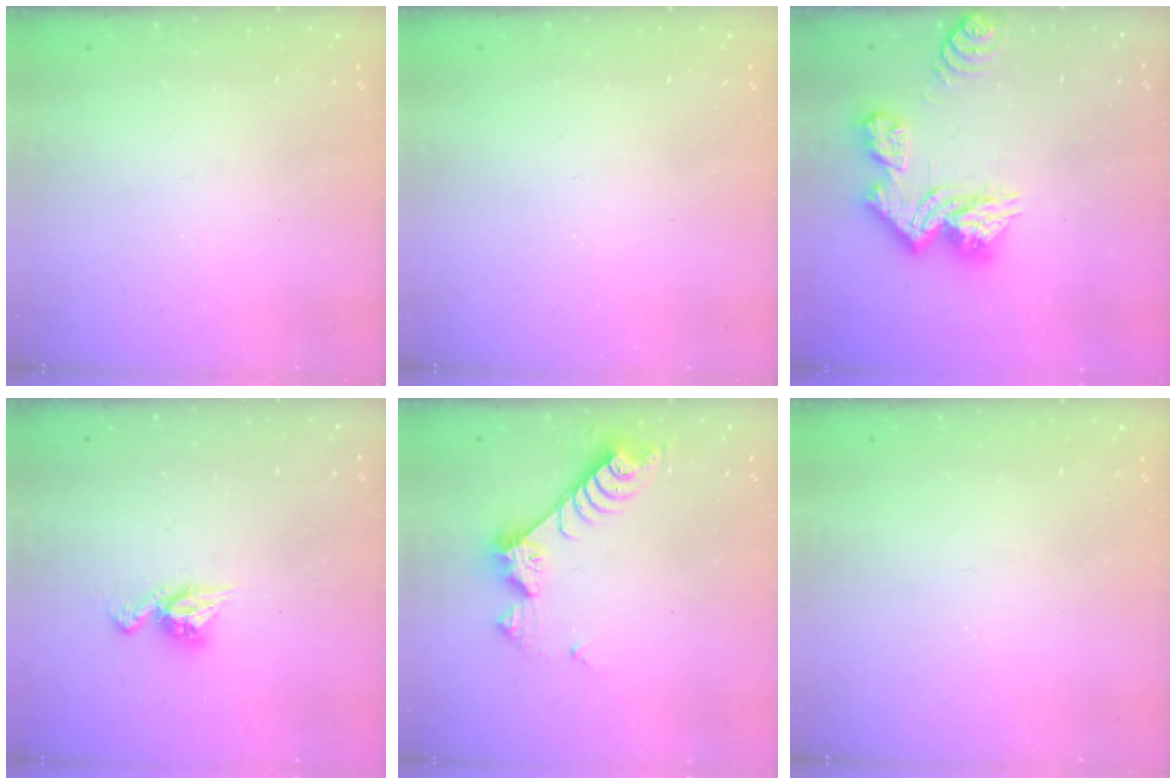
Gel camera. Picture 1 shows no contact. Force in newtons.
{"total": 0.0}
{"total": 13.2, "press": 13.2, "slide": 1.2}
{"total": 7.8, "press": 7.8, "slide": 0.6}
{"total": 8.6, "press": 8.6, "slide": 0.2}
{"total": 0.0}